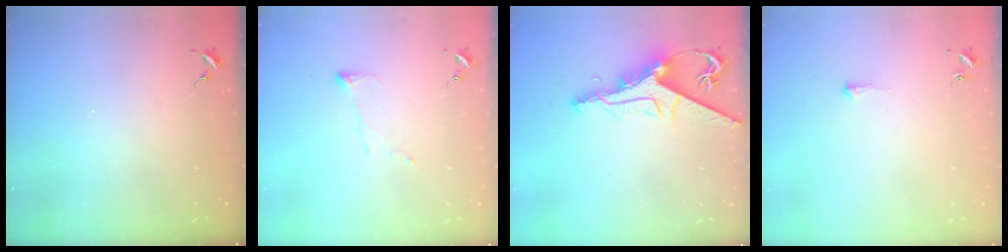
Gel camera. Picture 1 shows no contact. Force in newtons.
{"total": 5.8, "press": 5.8, "slide": 0.7}
{"total": 10.3, "press": 10.2, "slide": 1.1}
{"total": 2.9, "press": 2.8, "slide": 0.5}